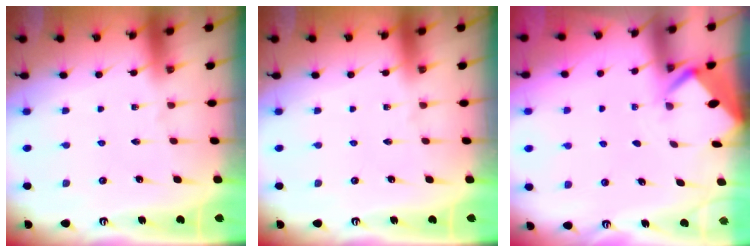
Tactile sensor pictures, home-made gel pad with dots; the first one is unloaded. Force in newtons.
{"total": 0.0}
{"total": 2.8, "press": 2.8, "slide": 0.2}